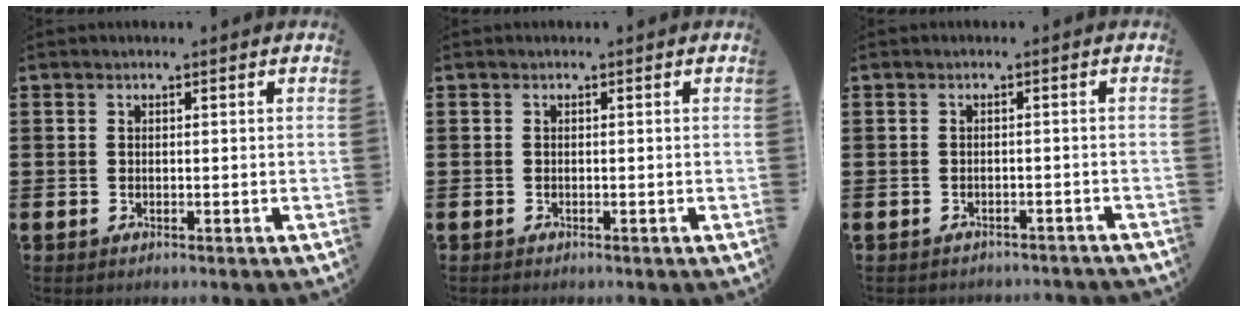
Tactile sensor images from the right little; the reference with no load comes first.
{"total": 0.0}
{"total": 1.0, "force": [-1.0, 0.0, -0.1], "torque": [-0.002, 0.002, -0.022]}